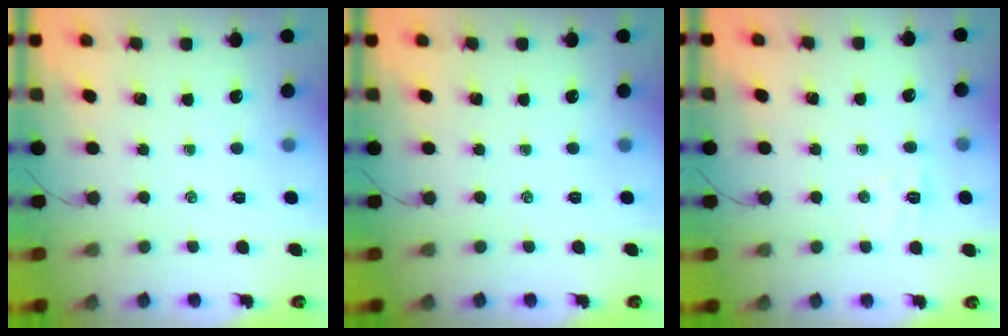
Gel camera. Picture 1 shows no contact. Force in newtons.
{"total": 0.0}
{"total": 5.5, "press": 5.4, "slide": 1.0}